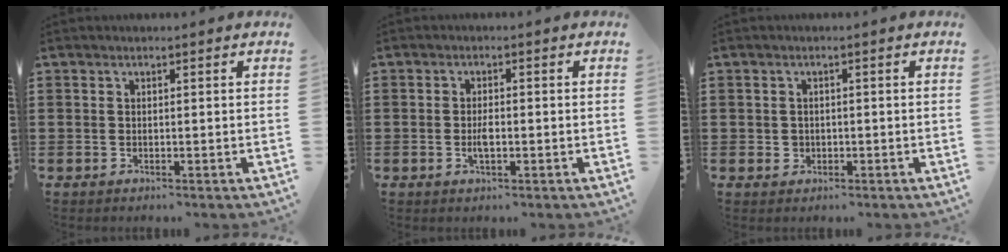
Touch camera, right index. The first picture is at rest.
{"total": 2.4, "force": [-0.6, 0.9, 2.1], "torque": [-0.039, 0.002, -0.010]}
{"total": 1.3, "force": [-0.3, 1.2, 0.3], "torque": [-0.010, 0.005, -0.007]}